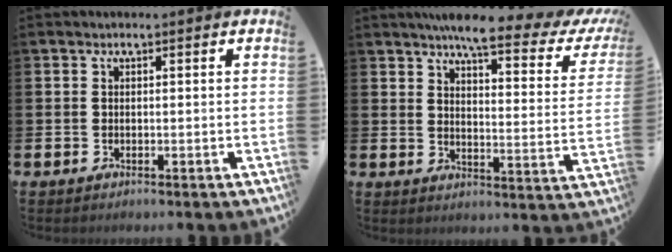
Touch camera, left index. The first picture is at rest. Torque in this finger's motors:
{"motor_torque": [1.07, -1.06, 0.60, 0.10]}